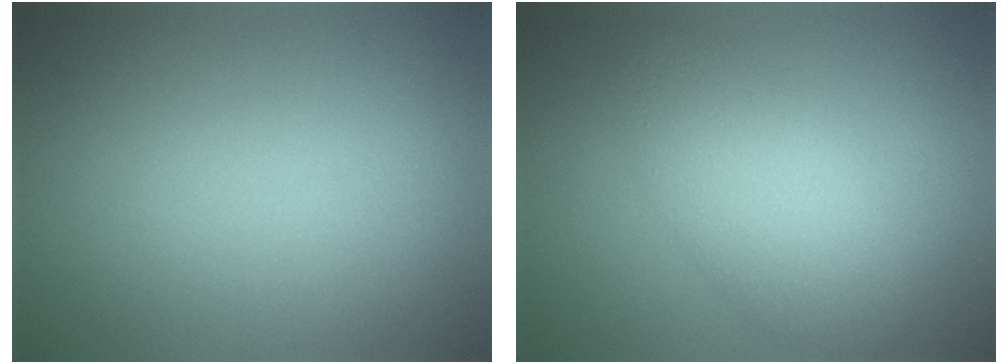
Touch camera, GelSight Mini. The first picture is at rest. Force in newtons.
{"total": 4.5, "press": 4.5, "slide": 0.1}